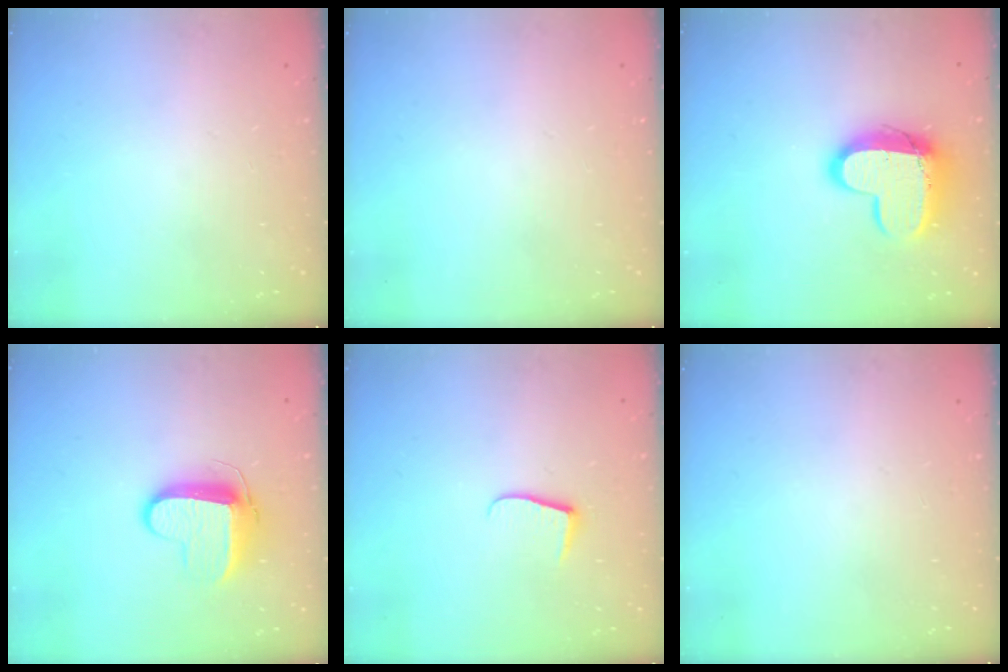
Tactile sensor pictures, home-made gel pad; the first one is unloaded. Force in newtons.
{"total": 0.0}
{"total": 14.2, "press": 14.1, "slide": 1.1}
{"total": 10.3, "press": 10.3, "slide": 1.1}
{"total": 5.5, "press": 5.5, "slide": 0.5}
{"total": 0.0}